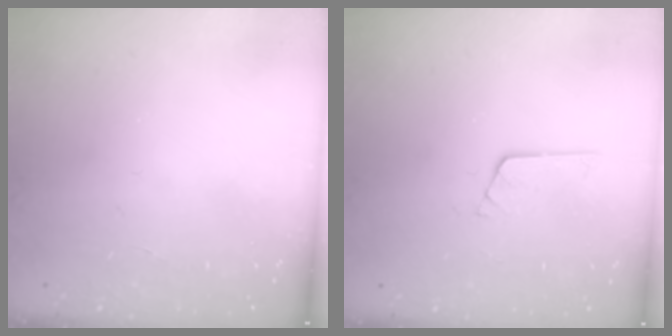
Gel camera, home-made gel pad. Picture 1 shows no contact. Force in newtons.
{"total": 2.4, "press": 2.4, "slide": 0.2}